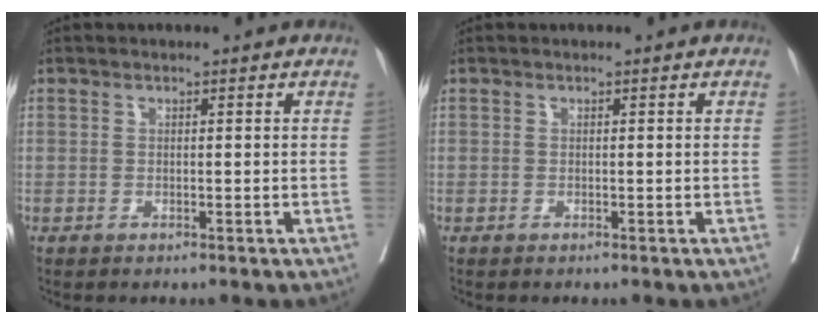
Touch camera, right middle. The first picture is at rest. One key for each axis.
{"total": 0.0}